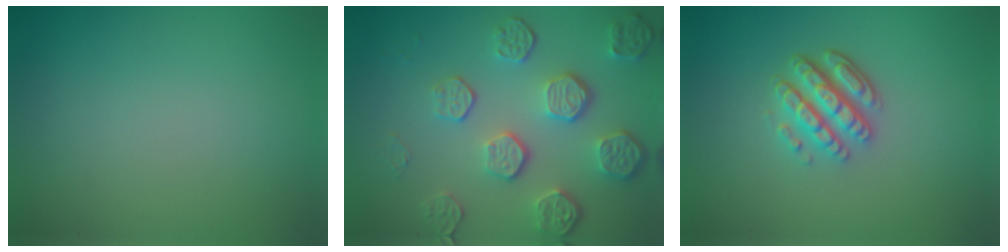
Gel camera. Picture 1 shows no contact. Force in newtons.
{"total": 5.7, "press": 4.2, "slide": 3.8}
{"total": 4.1, "press": 3.2, "slide": 2.5}